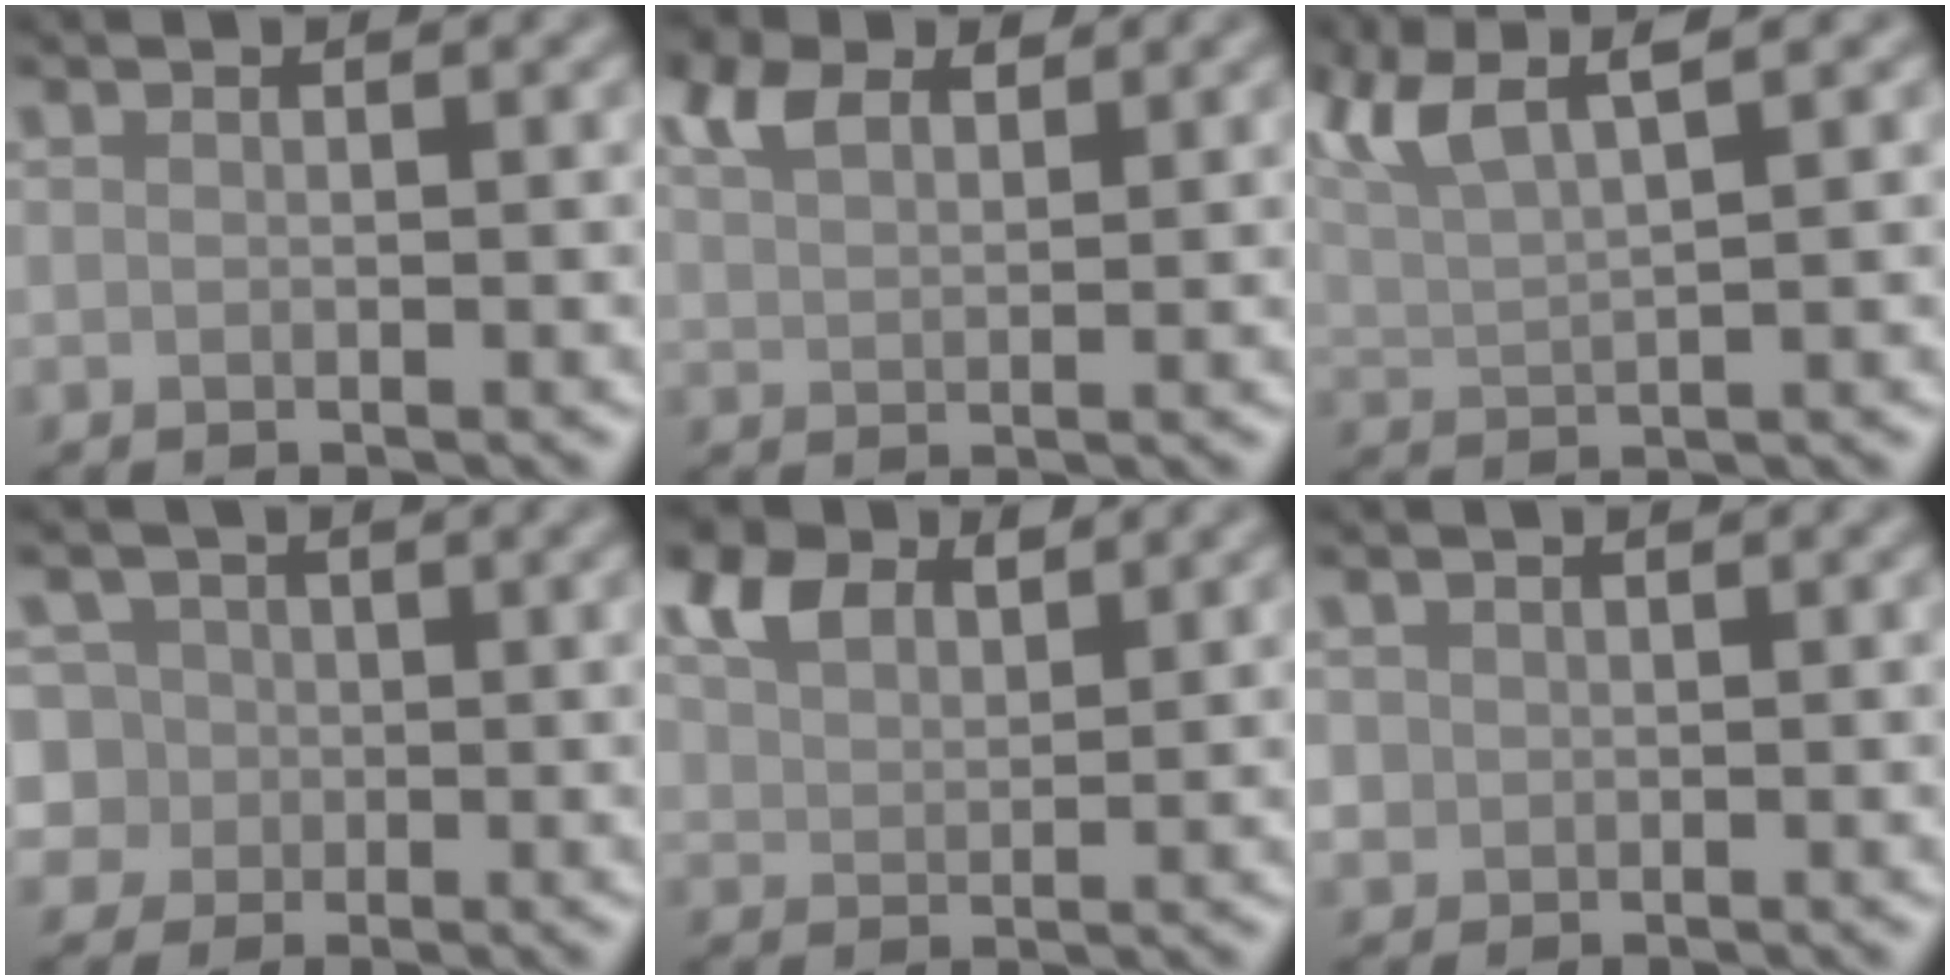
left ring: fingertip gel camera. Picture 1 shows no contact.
{"total": 3.7, "force": [2.3, 2.0, 2.0], "torque": [-0.052, 0.007, 0.046]}
{"total": 6.8, "force": [4.3, 2.1, 4.9], "torque": [-0.089, 0.026, 0.075]}
{"total": 7.2, "force": [2.1, 6.4, 2.7], "torque": [-0.043, 0.040, -0.001]}
{"total": 4.8, "force": [2.9, 2.9, 2.5], "torque": [-0.058, 0.006, 0.058]}
{"total": 1.2, "force": [0.2, 1.2, 0.1], "torque": [0.001, -0.004, 0.003]}